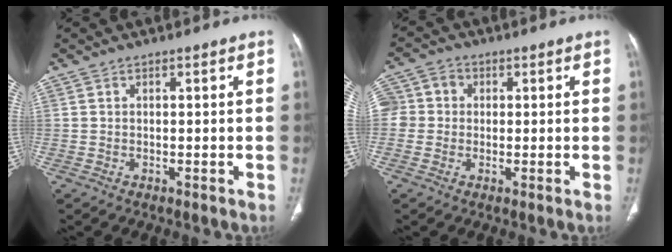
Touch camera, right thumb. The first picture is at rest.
{"total": 6.5, "force": [0.3, 6.0, 2.5], "torque": [-0.036, 0.019, -0.001]}